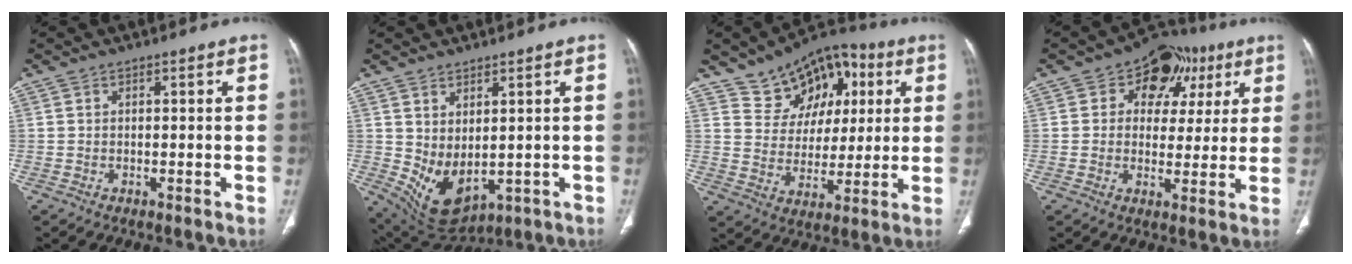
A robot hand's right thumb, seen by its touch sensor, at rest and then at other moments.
{"total": 8.9, "force": [0.2, 4.8, 7.5], "torque": [-0.125, -0.016, 0.036]}
{"total": 15.1, "force": [7.1, 10.7, 7.9], "torque": [-0.072, -0.006, 0.120]}
{"total": 12.0, "force": [4.9, 9.1, 5.9], "torque": [-0.018, -0.002, 0.063]}